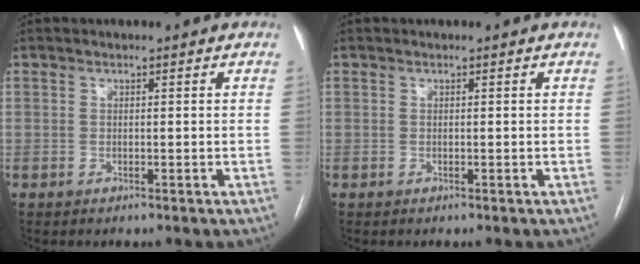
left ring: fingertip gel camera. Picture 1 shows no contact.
{"total": 0.0}